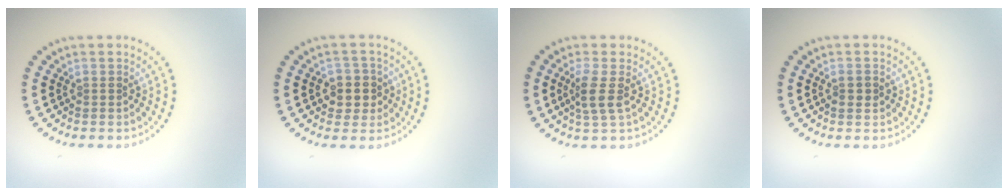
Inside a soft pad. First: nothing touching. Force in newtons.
{"total": 2.6, "press": 2.5, "slide": 0.8}
{"total": 2.4, "press": 1.9, "slide": 1.5}
{"total": 1.2, "press": 1.2, "slide": 0.2}